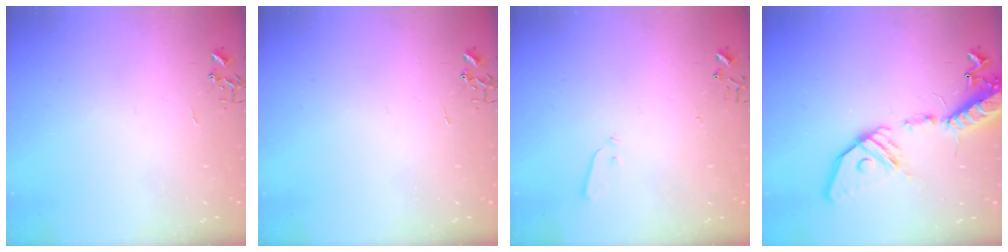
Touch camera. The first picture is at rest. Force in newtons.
{"total": 0.0}
{"total": 2.9, "press": 2.8, "slide": 0.8}
{"total": 19.7, "press": 19.4, "slide": 3.9}